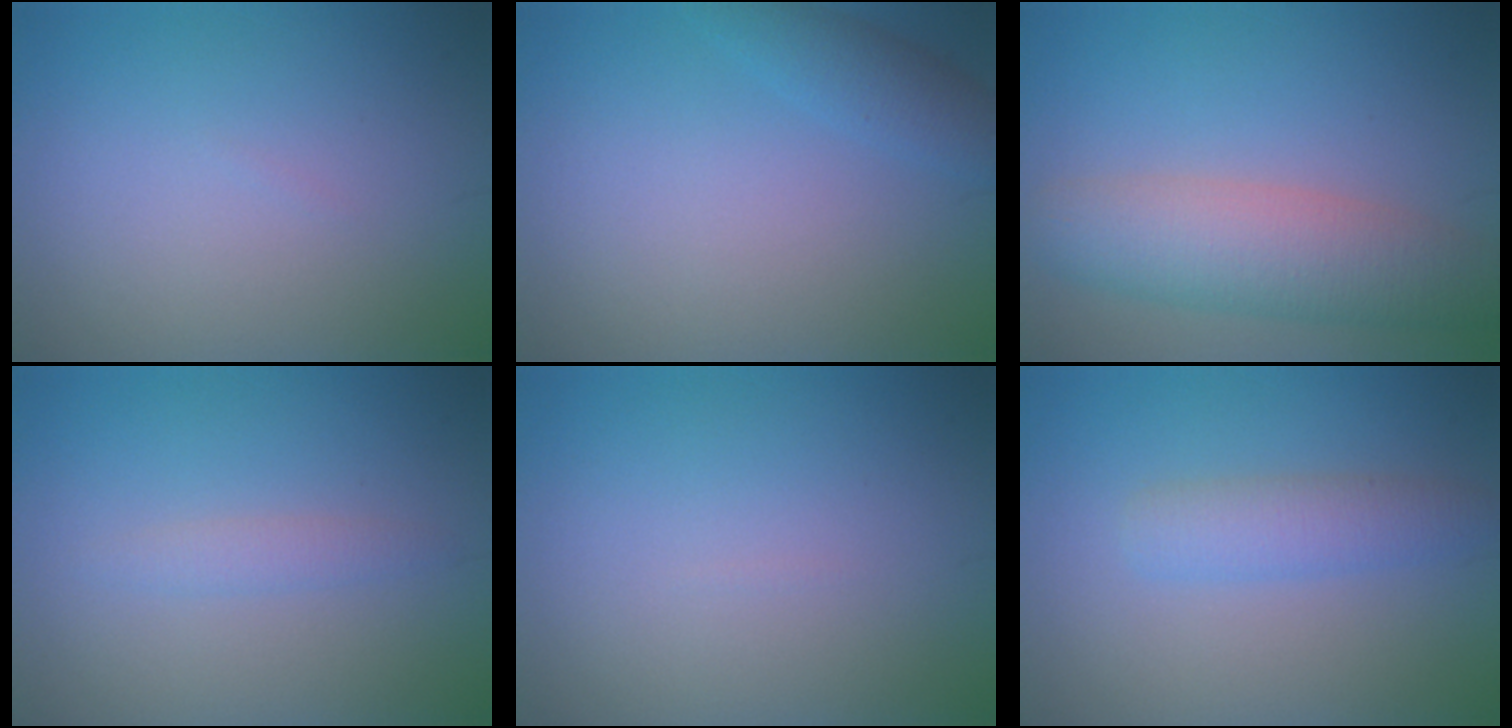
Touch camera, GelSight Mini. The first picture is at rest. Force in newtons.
{"total": 2.1, "press": 2.1, "slide": 0.2}
{"total": 6.5, "press": 6.5, "slide": 0.2}
{"total": 1.3, "press": 1.3, "slide": 0.2}
{"total": 0.0}
{"total": 2.8, "press": 2.8, "slide": 0.1}